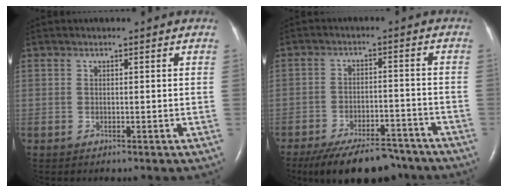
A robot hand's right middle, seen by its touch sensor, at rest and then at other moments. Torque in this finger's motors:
{"motor_torque": [1.07, -1.07, 0.15, 0.05]}